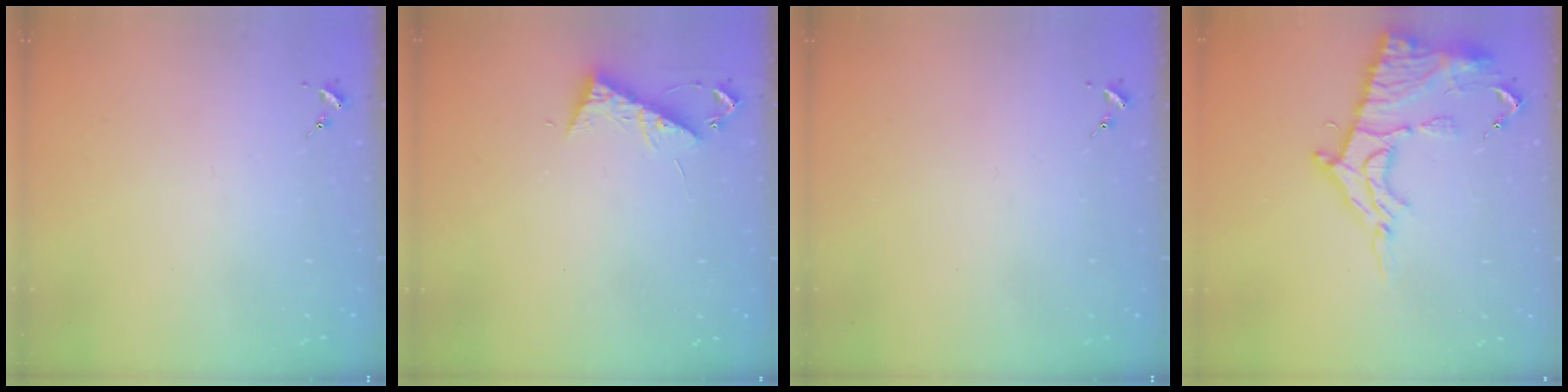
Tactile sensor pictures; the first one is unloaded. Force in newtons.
{"total": 7.7, "press": 7.6, "slide": 0.6}
{"total": 0.0}
{"total": 16.6, "press": 16.5, "slide": 1.5}